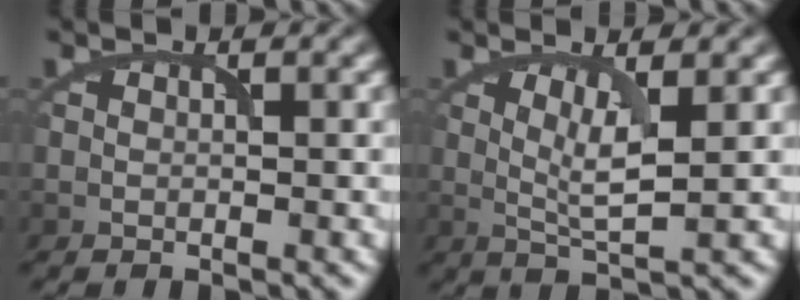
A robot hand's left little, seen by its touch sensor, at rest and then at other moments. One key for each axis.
{"total": 3.2, "fx": 0.4, "fy": 0.8, "fz": 3.1, "tx": -0.057, "ty": -0.002, "tz": 0.015}